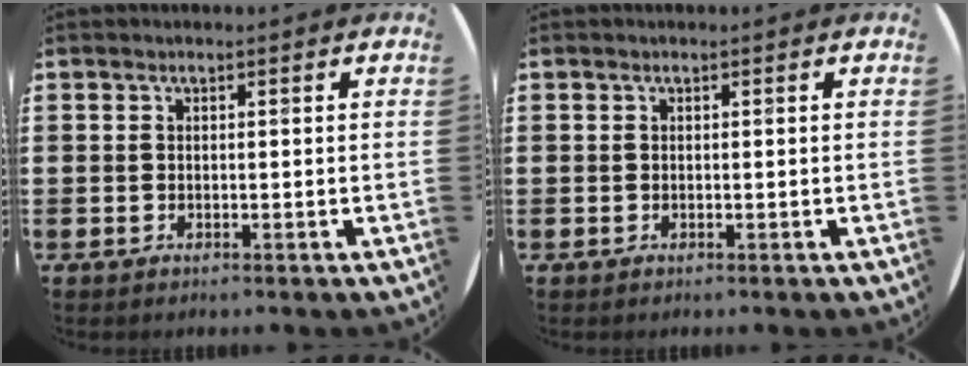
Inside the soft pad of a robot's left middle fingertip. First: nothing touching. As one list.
[{"total": 0.0}]